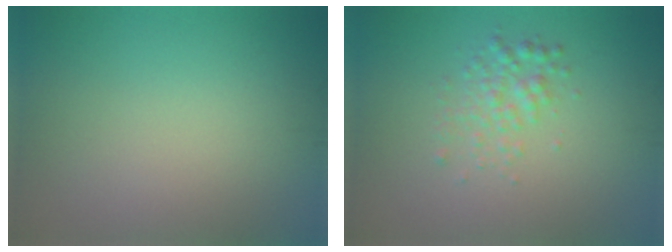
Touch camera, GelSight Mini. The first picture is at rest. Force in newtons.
{"total": 2.1, "press": 2.1, "slide": 0.0}